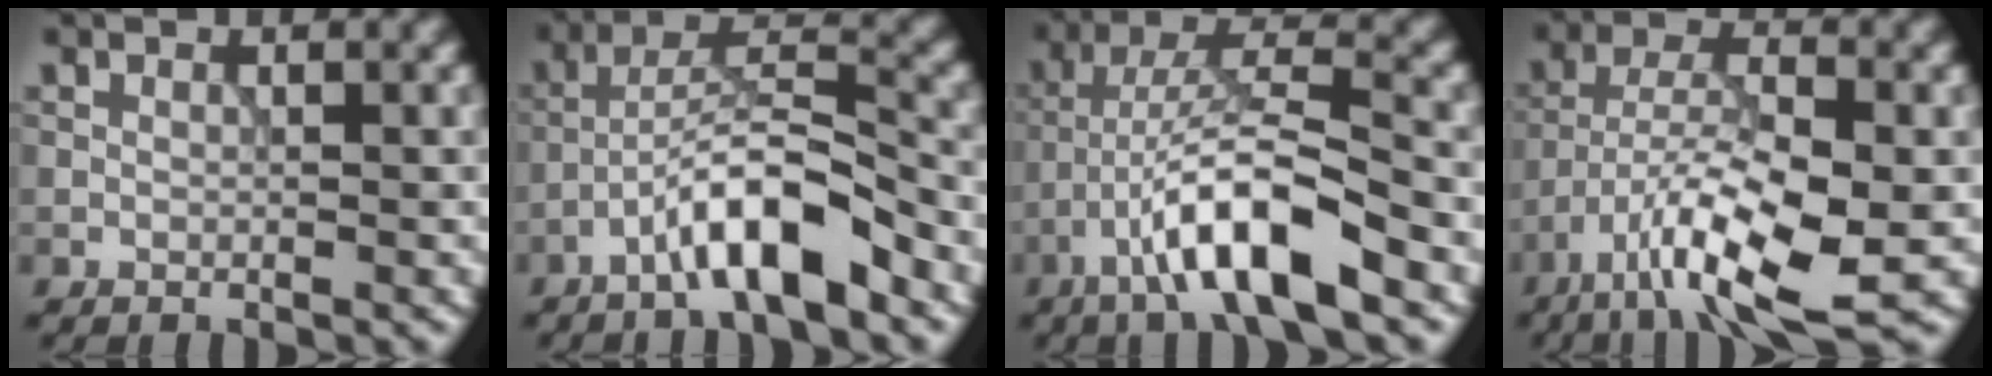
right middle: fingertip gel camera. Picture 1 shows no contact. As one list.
[{"total": 6.7, "force": [-3.9, 1.3, 5.3], "torque": [-0.088, 0.022, -0.071]}, {"total": 8.7, "force": [-4.5, 1.8, 7.1], "torque": [-0.121, 0.018, -0.085]}, {"total": 9.2, "force": [-4.7, 2.6, 7.4], "torque": [-0.127, 0.002, -0.089]}]